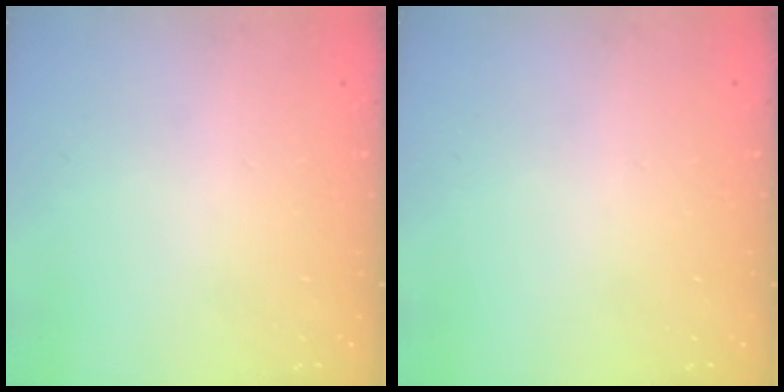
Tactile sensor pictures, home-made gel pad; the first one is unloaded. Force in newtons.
{"total": 0.0}